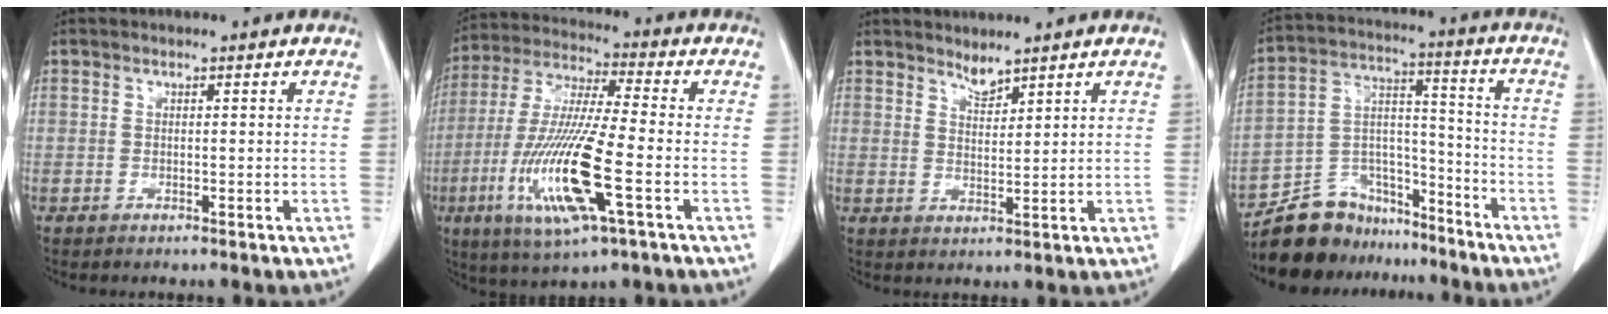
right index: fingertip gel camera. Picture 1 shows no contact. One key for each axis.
{"total": 15.8, "fx": -5.0, "fy": 1.4, "fz": 14.9, "tx": -0.310, "ty": -0.021, "tz": -0.091}
{"total": 2.3, "fx": 2.2, "fy": 0.2, "fz": 0.5, "tx": -0.007, "ty": -0.005, "tz": 0.043}
{"total": 12.9, "fx": -11.2, "fy": 6.2, "fz": 1.3, "tx": -0.017, "ty": 0.066, "tz": -0.195}